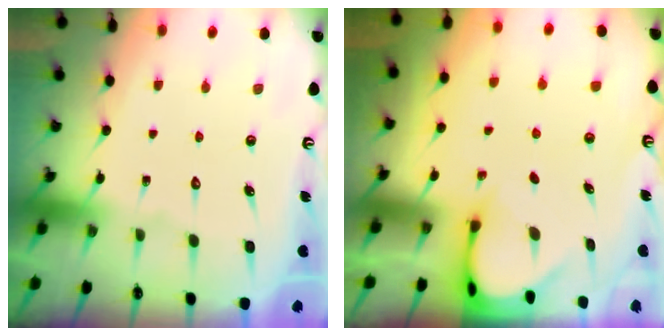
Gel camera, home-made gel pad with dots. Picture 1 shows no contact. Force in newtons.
{"total": 3.1, "press": 3.1, "slide": 0.2}